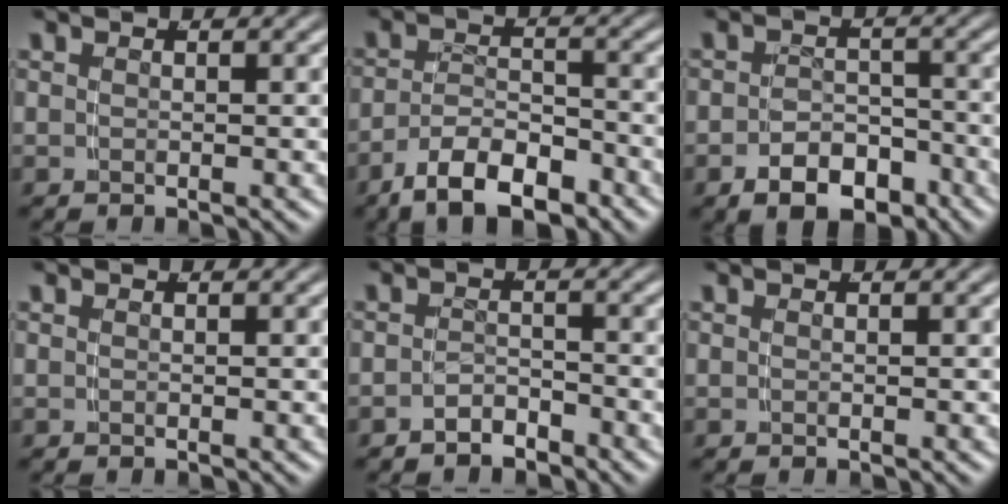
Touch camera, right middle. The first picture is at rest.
{"total": 6.2, "force": [-4.5, 2.7, 3.3], "torque": [-0.050, -0.009, -0.071]}
{"total": 5.9, "force": [-4.5, 3.2, 2.0], "torque": [-0.022, -0.014, -0.073]}
{"total": 0.0}
{"total": 2.4, "force": [-2.3, 0.8, 0.2], "torque": [0.001, -0.005, -0.037]}
{"total": 0.0}